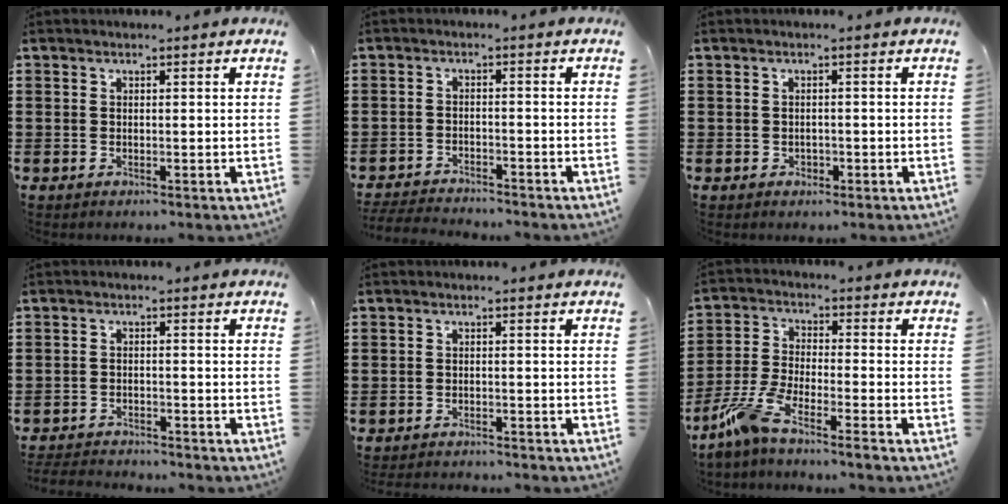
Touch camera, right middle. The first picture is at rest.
{"total": 3.3, "force": [-3.3, 0.2, 0.2], "torque": [-0.014, -0.003, -0.073]}
{"total": 0.7, "force": [-0.3, 0.6, 0.2], "torque": [-0.007, 0.001, -0.007]}
{"total": 2.9, "force": [-2.9, 0.2, 0.0], "torque": [-0.005, -0.003, -0.062]}
{"total": 1.6, "force": [-1.6, 0.0, 0.0], "torque": [-0.004, 0.001, -0.034]}
{"total": 6.7, "force": [-5.5, 0.2, 3.8], "torque": [-0.101, -0.019, -0.112]}